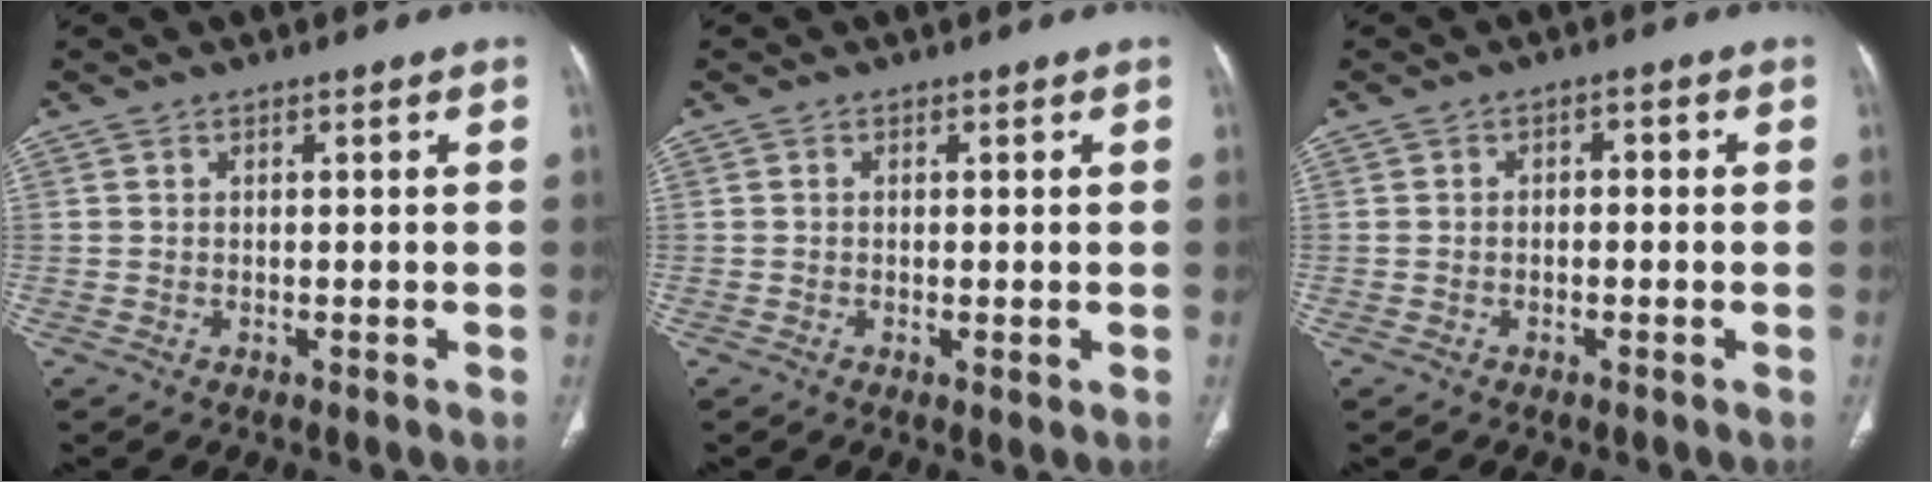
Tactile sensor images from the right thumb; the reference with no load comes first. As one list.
[{"total": 1.0, "force": [-0.2, 0.3, 1.0], "torque": [-0.021, -0.005, -0.004]}, {"total": 1.4, "force": [-0.1, 0.9, 1.1], "torque": [-0.010, 0.008, -0.005]}]